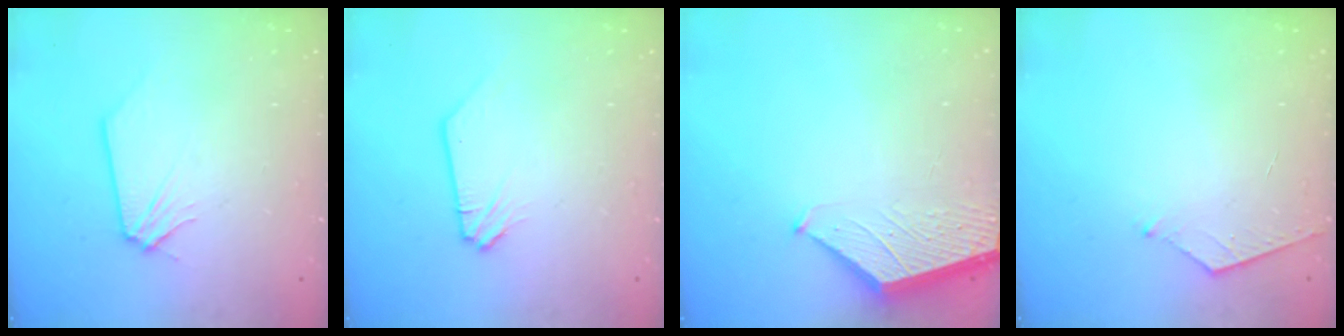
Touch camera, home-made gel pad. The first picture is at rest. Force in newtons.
{"total": 0.0}
{"total": 1.8, "press": 1.8, "slide": 0.2}
{"total": 4.3, "press": 4.2, "slide": 0.5}